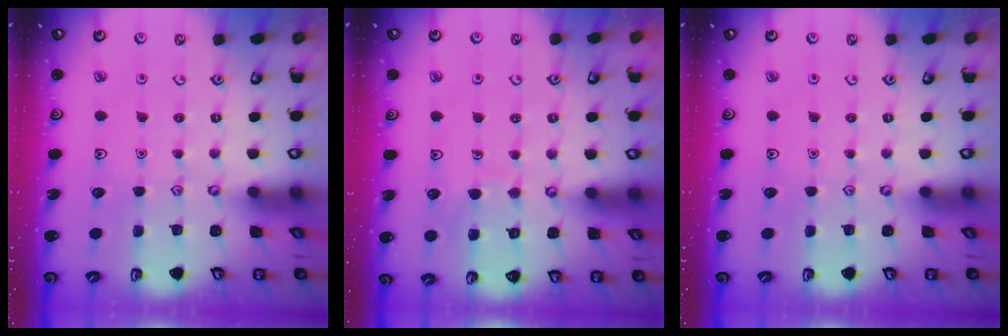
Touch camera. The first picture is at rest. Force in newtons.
{"total": 6.0, "press": 6.0, "slide": 0.3}
{"total": 0.0}